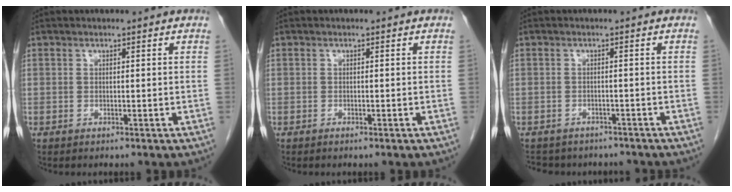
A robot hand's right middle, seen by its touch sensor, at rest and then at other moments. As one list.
[{"total": 0.9, "force": [-0.7, 0.1, 0.6], "torque": [-0.011, -0.001, -0.007]}, {"total": 8.8, "force": [-7.7, 3.9, 1.9], "torque": [-0.034, 0.005, -0.091]}]